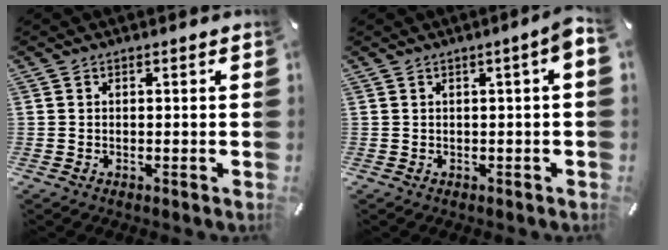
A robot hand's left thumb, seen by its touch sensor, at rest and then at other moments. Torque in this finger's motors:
{"motor_torque": [0.45, 0.53, 0.28, 0.27, 0.09]}